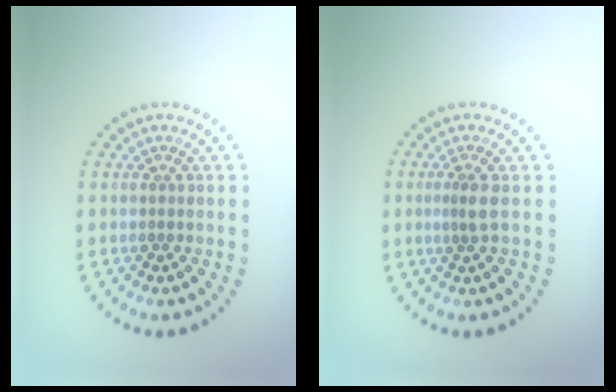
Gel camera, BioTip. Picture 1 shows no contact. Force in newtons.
{"total": 1.4, "press": 0.9, "slide": 1.0}